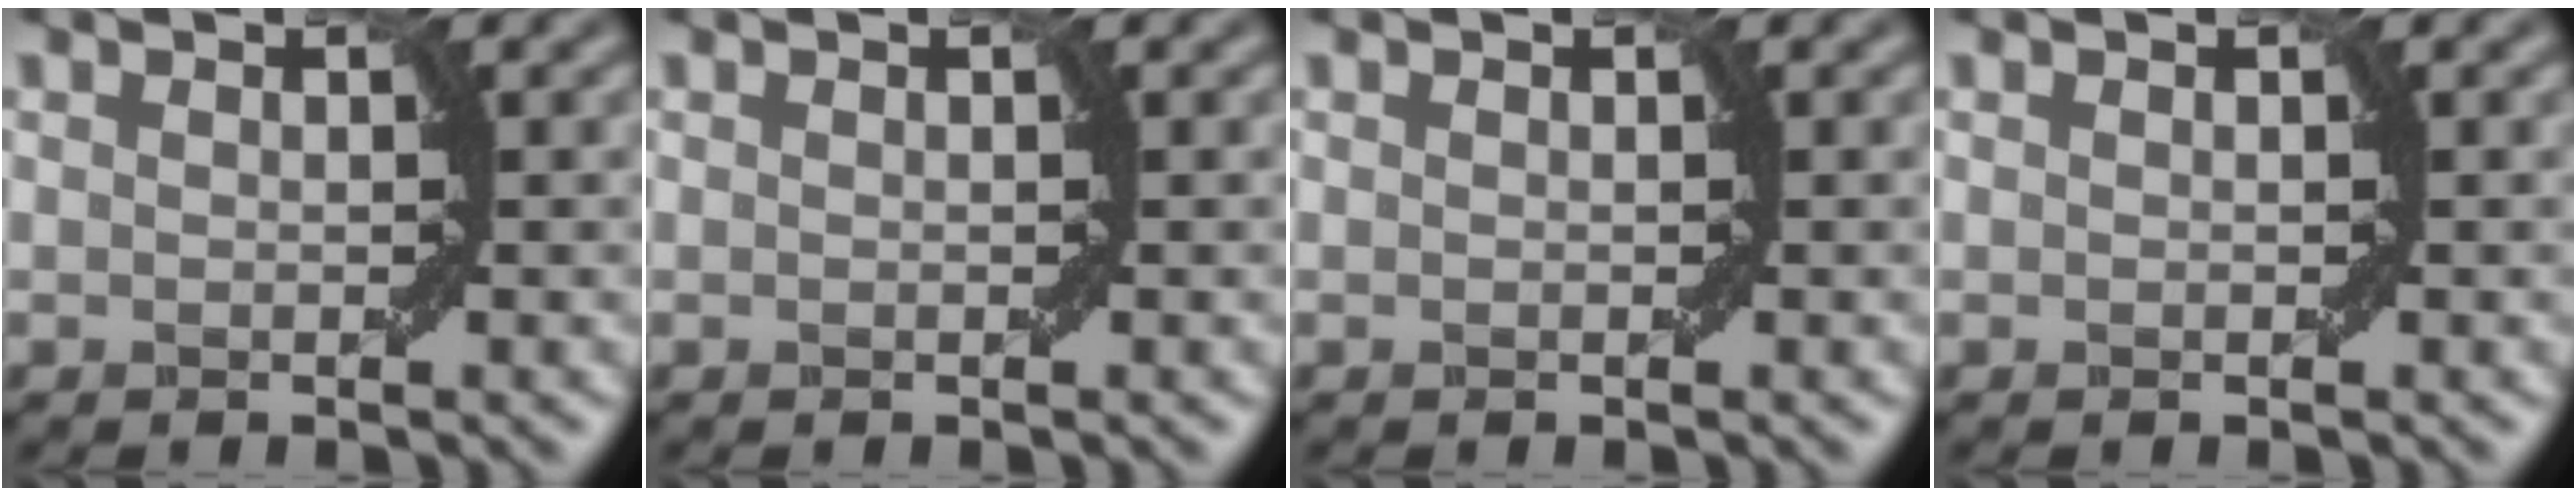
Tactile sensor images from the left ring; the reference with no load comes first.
{"total": 0.0}
{"total": 0.0}
{"total": 0.0}